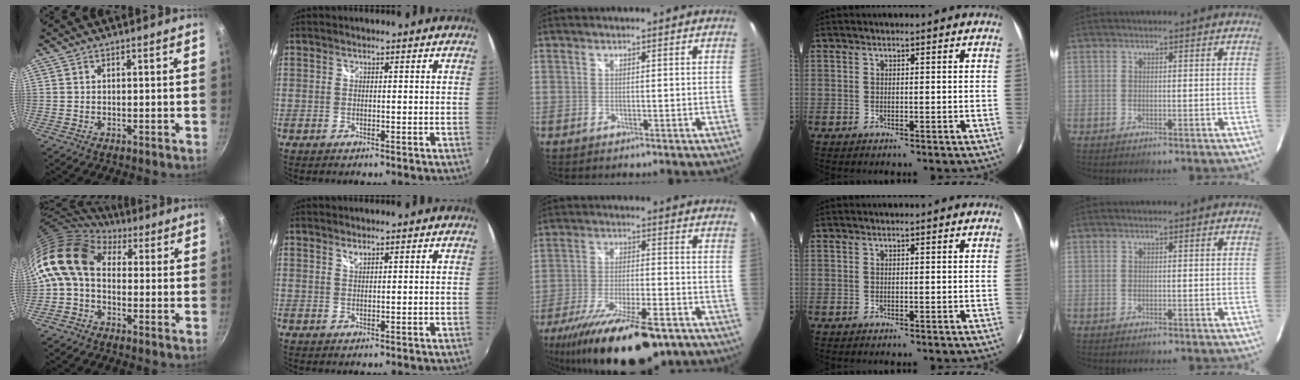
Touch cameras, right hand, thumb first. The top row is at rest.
{"thumb": {"total": 11.8, "force": [1.5, 8.4, 8.1], "torque": [-0.146, 0.022, 0.004]}, "index": {"total": 1.0, "force": [0.8, 0.3, 0.6], "torque": [-0.009, 0.001, 0.013]}, "middle": {"total": 22.1, "force": [-15.7, 6.5, 14.1], "torque": [-0.264, -0.049, -0.245]}}